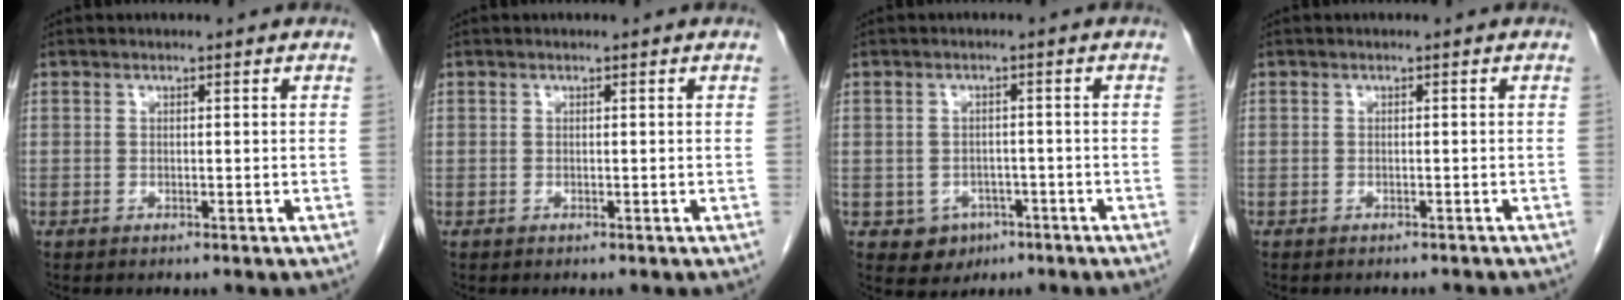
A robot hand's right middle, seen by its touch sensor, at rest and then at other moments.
{"total": 0.0}
{"total": 3.9, "force": [-1.7, 3.4, 1.0], "torque": [-0.009, 0.008, -0.014]}
{"total": 3.8, "force": [-3.4, 0.9, 1.2], "torque": [-0.015, -0.005, -0.039]}